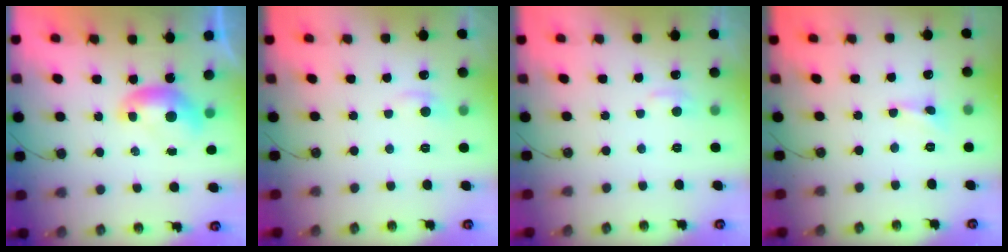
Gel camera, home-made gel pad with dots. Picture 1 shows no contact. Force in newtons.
{"total": 1.7, "press": 1.4, "slide": 0.9}
{"total": 0.9, "press": 0.7, "slide": 0.6}
{"total": 1.2, "press": 1.1, "slide": 0.5}